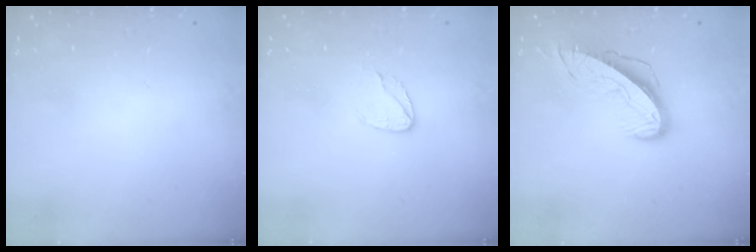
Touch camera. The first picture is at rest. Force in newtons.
{"total": 5.0, "press": 5.0, "slide": 0.5}
{"total": 9.6, "press": 9.5, "slide": 1.1}